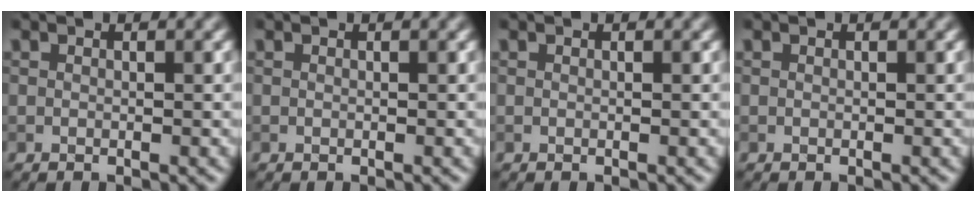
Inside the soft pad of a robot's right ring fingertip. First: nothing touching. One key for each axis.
{"total": 0.0}
{"total": 0.0}
{"total": 0.0}